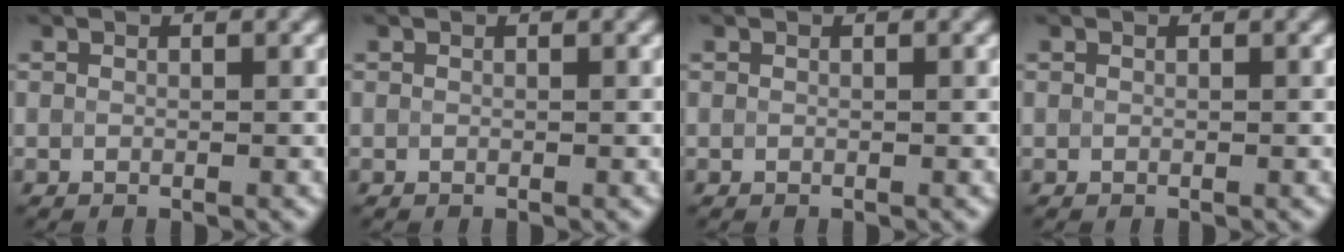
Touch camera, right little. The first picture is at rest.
{"total": 0.0}
{"total": 0.0}
{"total": 0.0}